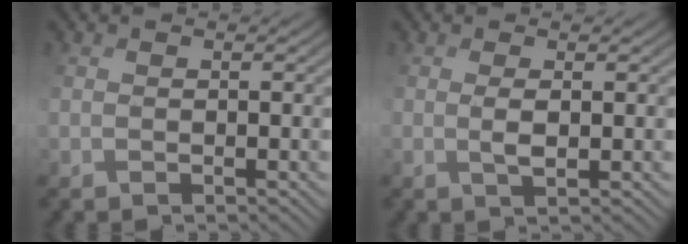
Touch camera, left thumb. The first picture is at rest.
{"total": 1.8, "force": [0.9, 0.0, 1.5], "torque": [-0.033, 0.005, 0.024]}